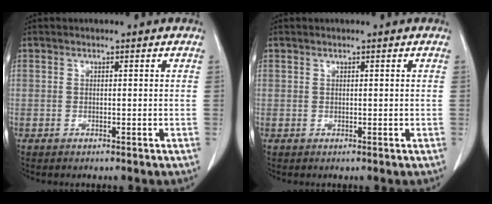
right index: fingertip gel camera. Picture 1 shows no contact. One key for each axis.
{"total": 0.0}